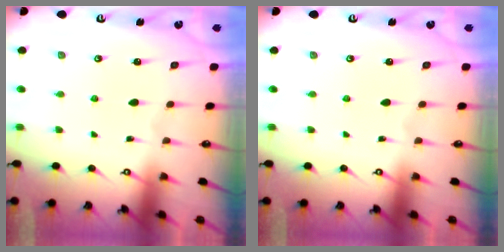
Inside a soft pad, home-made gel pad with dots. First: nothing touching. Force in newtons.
{"total": 0.0}